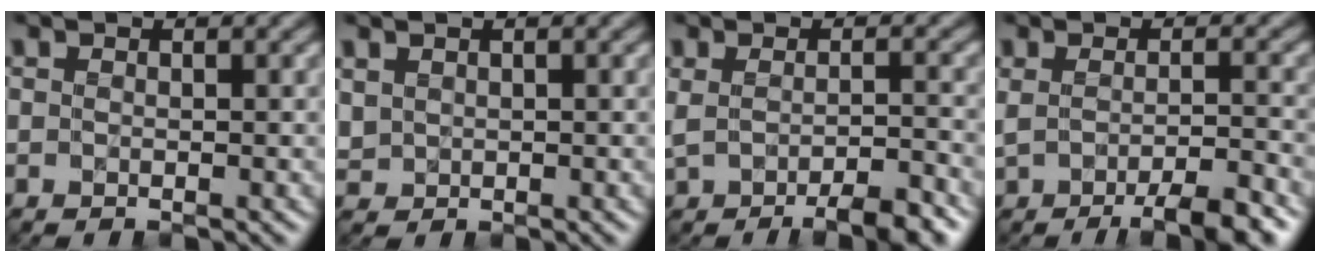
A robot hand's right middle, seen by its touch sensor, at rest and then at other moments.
{"total": 1.1, "force": [0.6, 0.9, 0.3], "torque": [-0.008, -0.001, 0.017]}
{"total": 4.7, "force": [-2.6, 1.4, 3.6], "torque": [-0.060, -0.010, -0.040]}
{"total": 5.2, "force": [-2.7, 1.3, 4.3], "torque": [-0.066, -0.009, -0.041]}